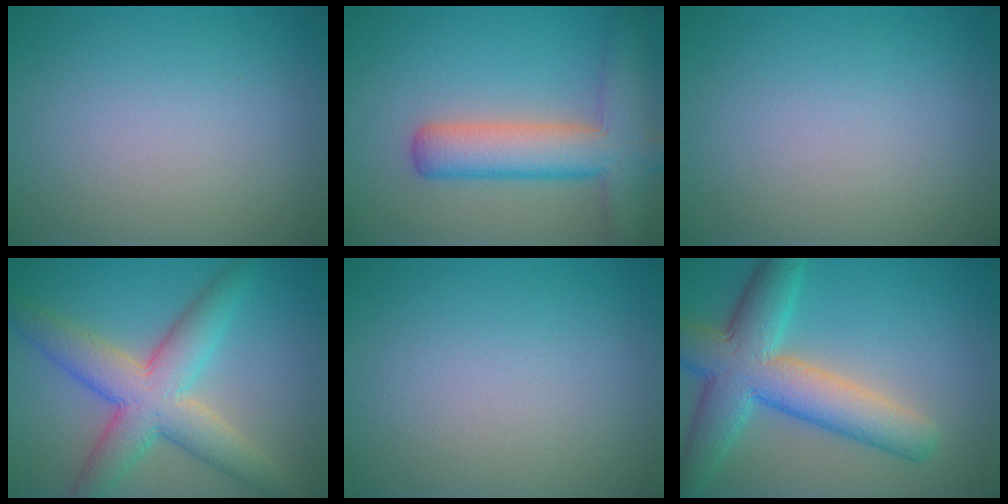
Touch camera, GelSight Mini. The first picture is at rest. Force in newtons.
{"total": 7.2, "press": 7.2, "slide": 0.4}
{"total": 0.0}
{"total": 7.5, "press": 7.5, "slide": 0.3}
{"total": 0.0}
{"total": 8.5, "press": 8.5, "slide": 0.3}